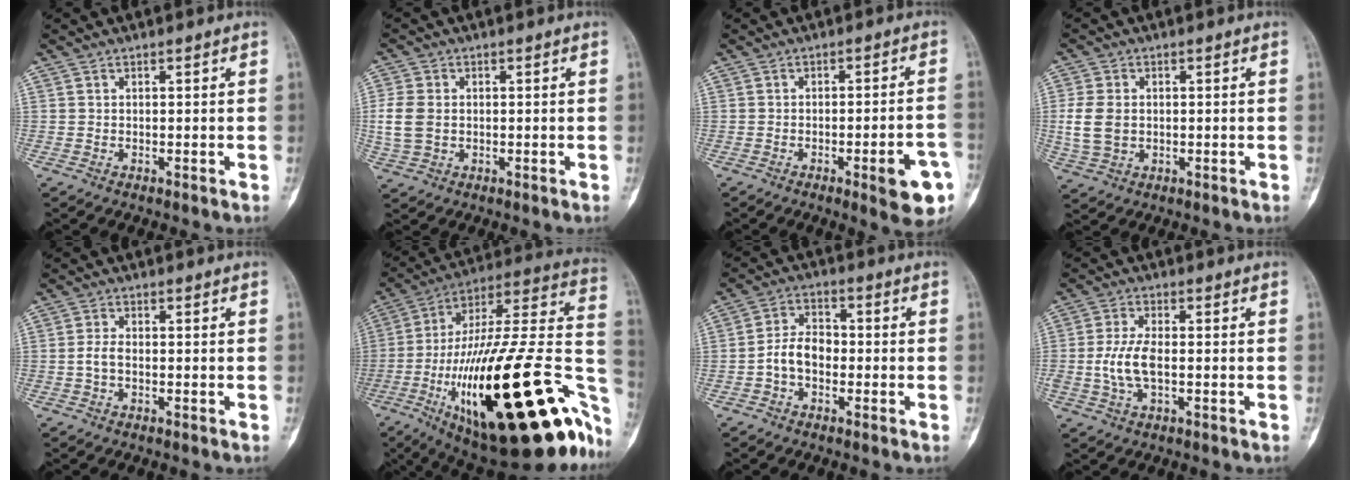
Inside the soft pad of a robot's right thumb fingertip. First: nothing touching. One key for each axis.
{"total": 6.3, "fx": 0.1, "fy": 4.7, "fz": 4.2, "tx": -0.095, "ty": 0.004, "tz": 0.004}
{"total": 9.4, "fx": -3.9, "fy": 2.1, "fz": 8.3, "tx": -0.093, "ty": 0.017, "tz": -0.044}
{"total": 6.9, "fx": 0.1, "fy": 5.0, "fz": 4.7, "tx": -0.098, "ty": 0.002, "tz": 0.008}
{"total": 2.4, "fx": -0.5, "fy": 1.3, "fz": 1.9, "tx": -0.044, "ty": 0.007, "tz": -0.011}
{"total": 45.3, "fx": -14.3, "fy": 14.5, "fz": 40.5, "tx": -0.550, "ty": 0.056, "tz": -0.223}
{"total": 6.2, "fx": -1.6, "fy": 4.2, "fz": 4.2, "tx": -0.062, "ty": 0.028, "tz": -0.042}
{"total": 6.5, "fx": -0.8, "fy": 3.0, "fz": 5.8, "tx": -0.133, "ty": 0.008, "tz": -0.015}